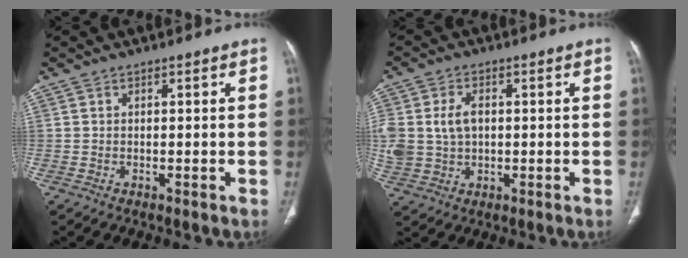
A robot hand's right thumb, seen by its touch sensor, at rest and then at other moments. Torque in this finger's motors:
{"motor_torque": [0.48, 0.48, 0.56, 0.62, 0.10]}